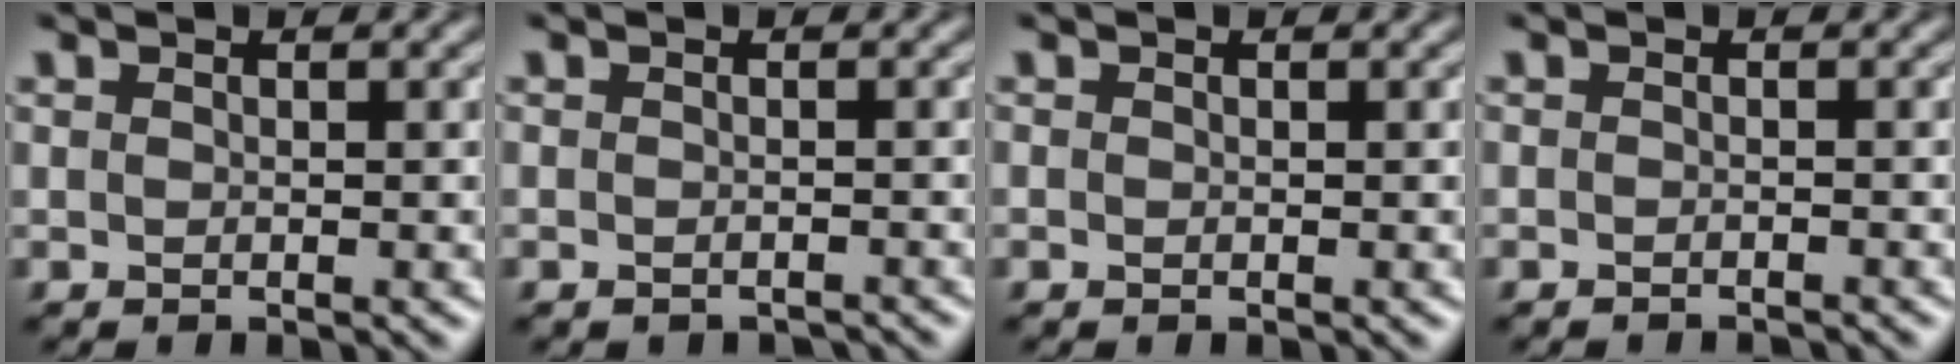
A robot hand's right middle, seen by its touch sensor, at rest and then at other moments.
{"total": 1.4, "force": [-1.3, 0.3, 0.3], "torque": [-0.001, -0.004, -0.019]}
{"total": 0.0}
{"total": 1.6, "force": [-1.6, 0.2, 0.4], "torque": [0.005, -0.004, -0.021]}